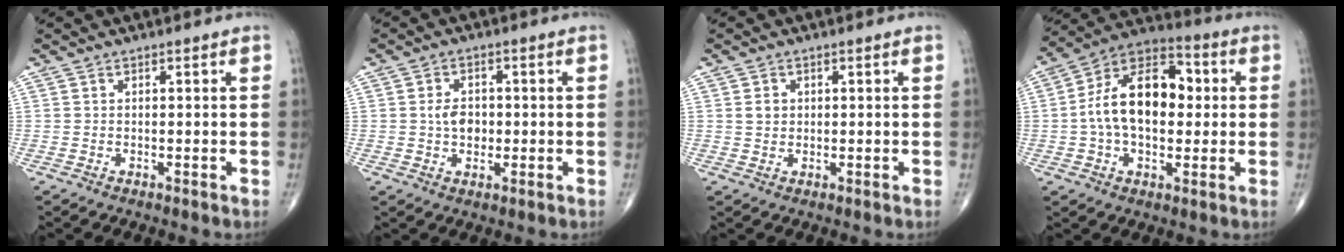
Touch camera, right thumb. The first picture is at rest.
{"total": 4.7, "force": [-0.1, 3.3, 3.3], "torque": [-0.043, 0.003, -0.003]}
{"total": 2.1, "force": [0.5, 1.8, 1.0], "torque": [-0.010, 0.000, 0.010]}
{"total": 17.4, "force": [0.9, 10.7, 13.7], "torque": [-0.209, 0.033, 0.006]}